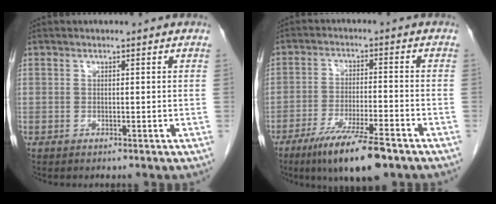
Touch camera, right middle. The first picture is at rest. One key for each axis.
{"total": 10.9, "fx": -7.4, "fy": 1.3, "fz": 7.8, "tx": -0.139, "ty": -0.026, "tz": -0.124}